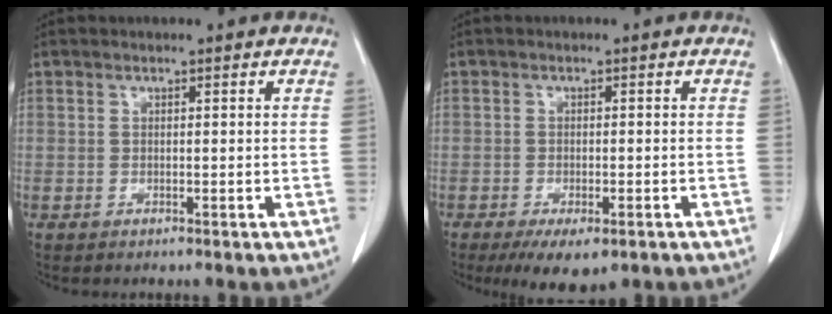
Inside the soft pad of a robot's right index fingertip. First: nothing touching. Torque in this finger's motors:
{"motor_torque": [-0.08, -0.05, 0.06, 0.00]}